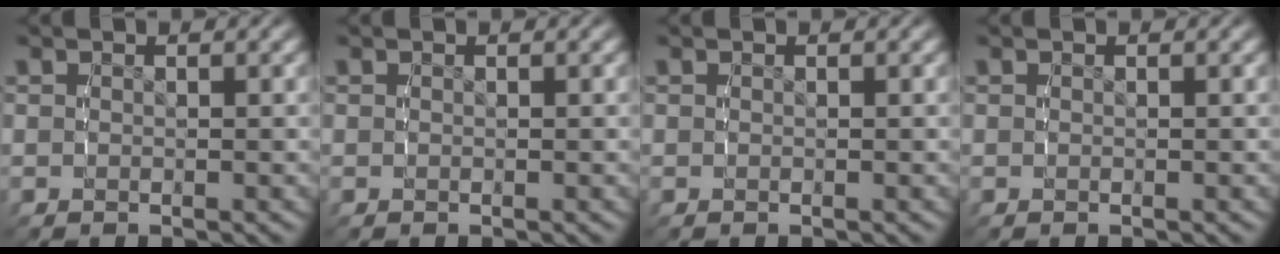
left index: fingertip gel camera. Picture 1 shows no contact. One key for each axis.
{"total": 0.0}
{"total": 0.0}
{"total": 0.0}